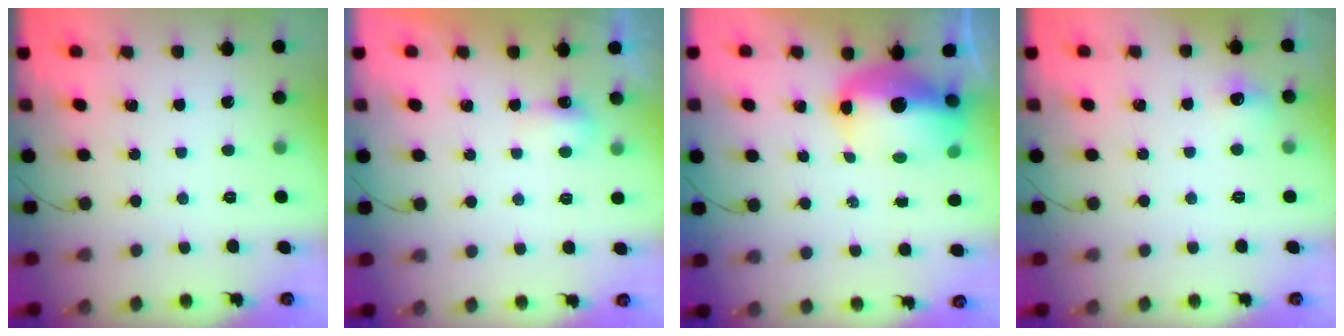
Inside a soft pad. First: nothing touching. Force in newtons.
{"total": 4.0, "press": 3.9, "slide": 0.7}
{"total": 13.1, "press": 12.9, "slide": 2.7}
{"total": 6.2, "press": 6.0, "slide": 1.6}